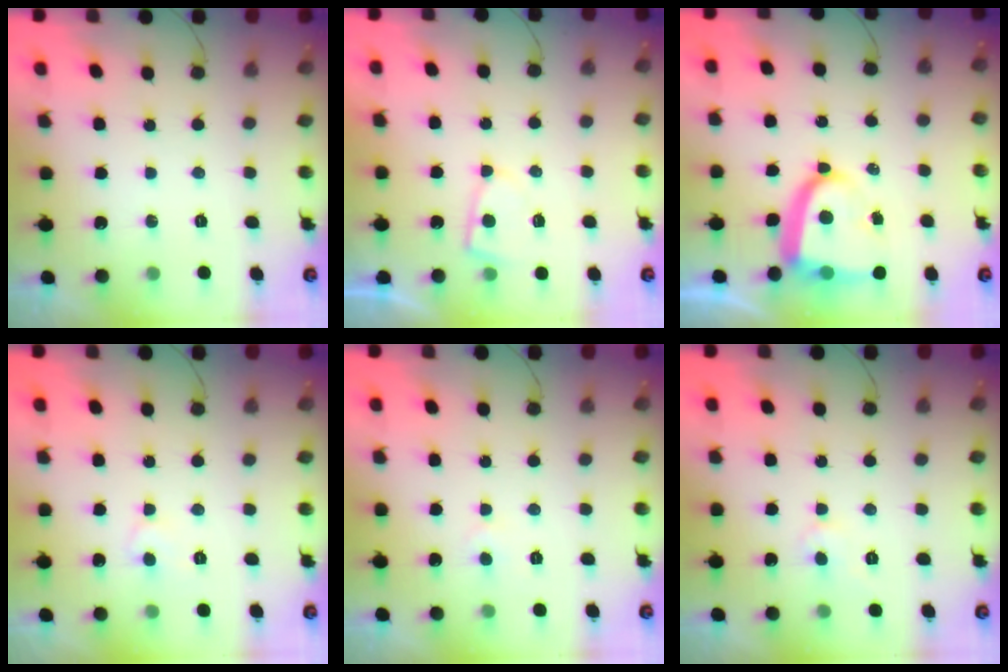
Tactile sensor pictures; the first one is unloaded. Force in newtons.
{"total": 5.8, "press": 5.8, "slide": 0.4}
{"total": 12.3, "press": 12.2, "slide": 1.4}
{"total": 4.7, "press": 4.7, "slide": 0.6}
{"total": 3.0, "press": 3.0, "slide": 0.3}
{"total": 3.8, "press": 3.8, "slide": 0.3}